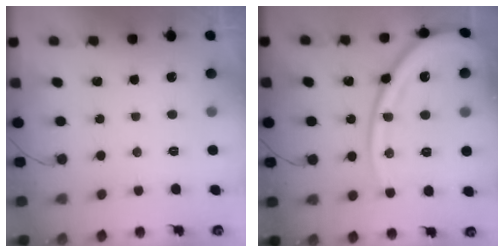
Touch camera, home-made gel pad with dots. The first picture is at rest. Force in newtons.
{"total": 22.3, "press": 22.1, "slide": 2.8}